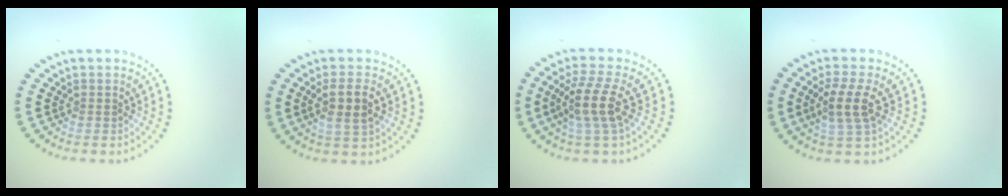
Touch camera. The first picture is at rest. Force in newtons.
{"total": 3.0, "press": 2.7, "slide": 1.2}
{"total": 3.8, "press": 2.9, "slide": 2.5}
{"total": 3.2, "press": 2.9, "slide": 1.3}